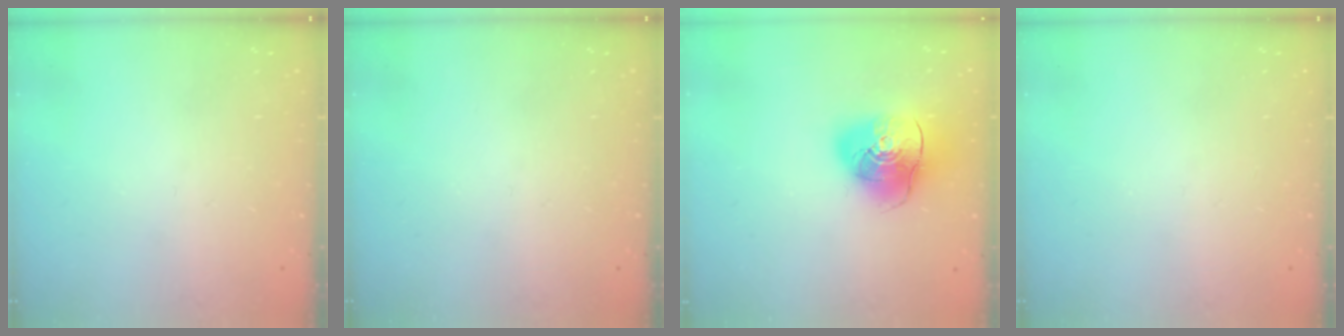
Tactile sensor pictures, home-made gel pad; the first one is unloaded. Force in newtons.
{"total": 0.0}
{"total": 14.0, "press": 13.8, "slide": 2.3}
{"total": 0.0}